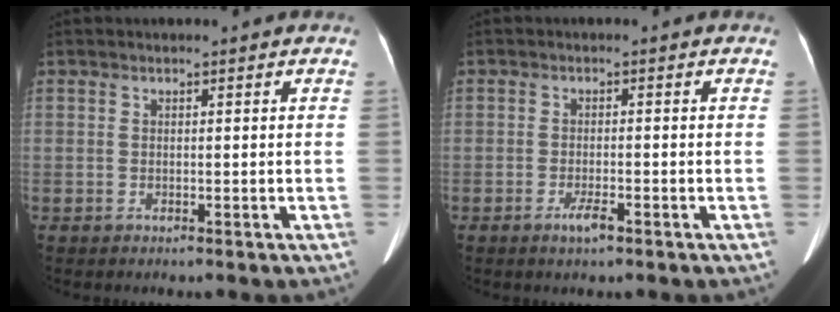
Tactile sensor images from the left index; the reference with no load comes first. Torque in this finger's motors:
{"motor_torque": [0.44, 0.39, 0.03, 0.05]}